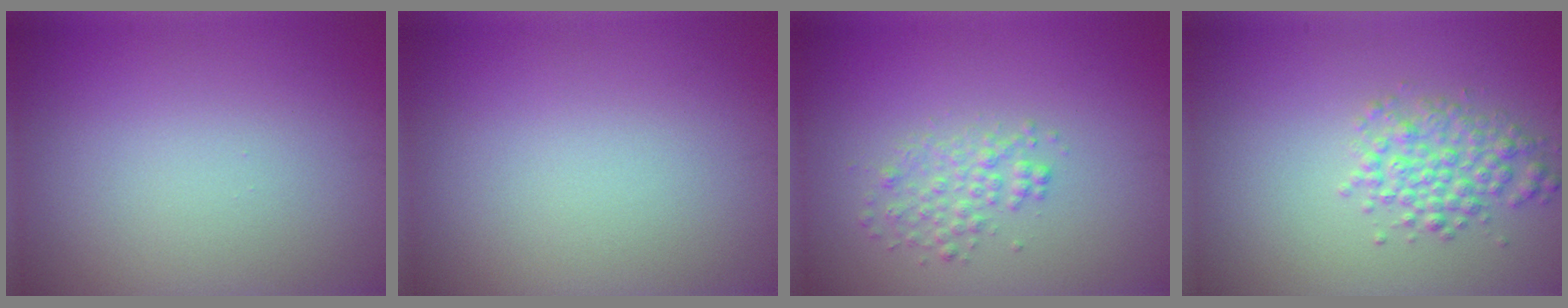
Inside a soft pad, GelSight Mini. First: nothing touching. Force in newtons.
{"total": 0.0}
{"total": 2.0, "press": 2.0, "slide": 0.1}
{"total": 3.0, "press": 3.0, "slide": 0.1}